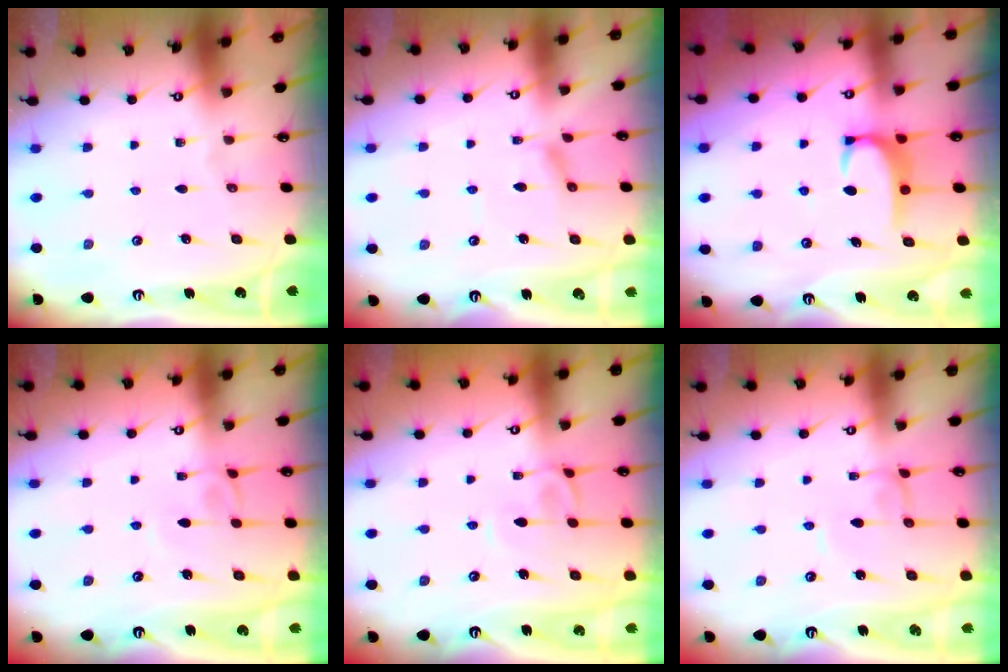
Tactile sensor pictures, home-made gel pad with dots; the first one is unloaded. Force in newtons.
{"total": 2.0, "press": 2.0, "slide": 0.5}
{"total": 2.7, "press": 2.7, "slide": 0.4}
{"total": 2.9, "press": 2.9, "slide": 0.3}
{"total": 2.7, "press": 2.7, "slide": 0.5}
{"total": 0.5, "press": 0.5, "slide": 0.2}